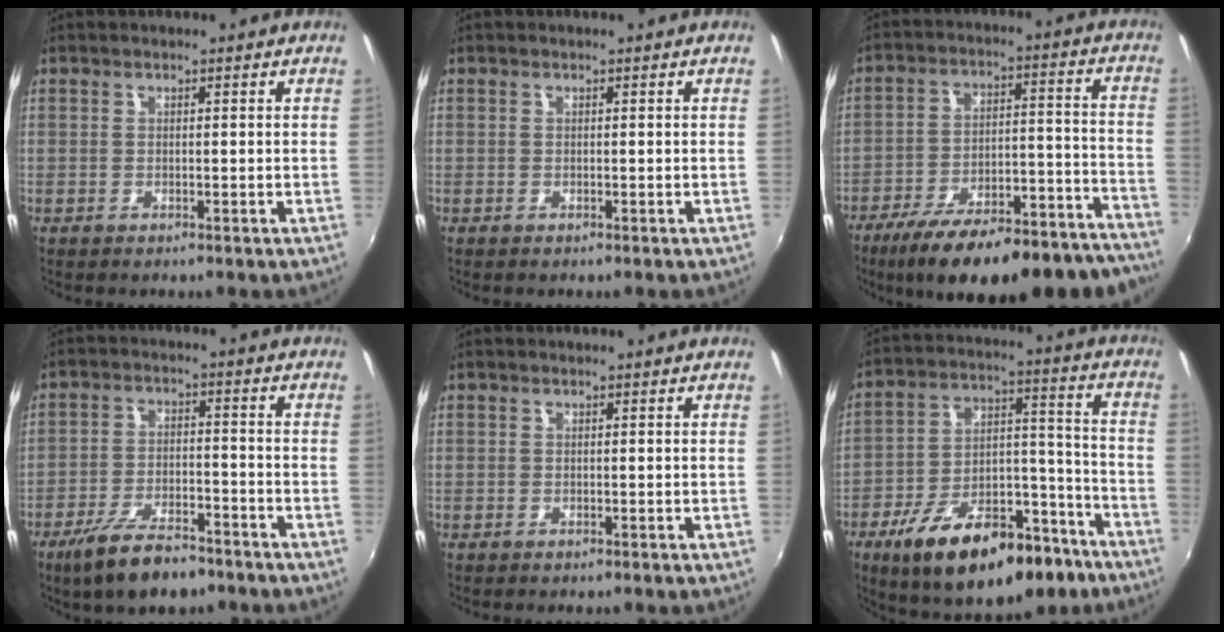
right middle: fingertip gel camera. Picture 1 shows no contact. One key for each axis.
{"total": 0.0}
{"total": 27.3, "fx": -22.9, "fy": 7.1, "fz": 13.1, "tx": -0.206, "ty": -0.015, "tz": -0.305}
{"total": 10.8, "fx": -8.0, "fy": 3.5, "fz": 6.4, "tx": -0.141, "ty": -0.016, "tz": -0.136}
{"total": 0.0}
{"total": 23.4, "fx": -14.6, "fy": 10.8, "fz": 14.9, "tx": -0.249, "ty": 0.009, "tz": -0.208}